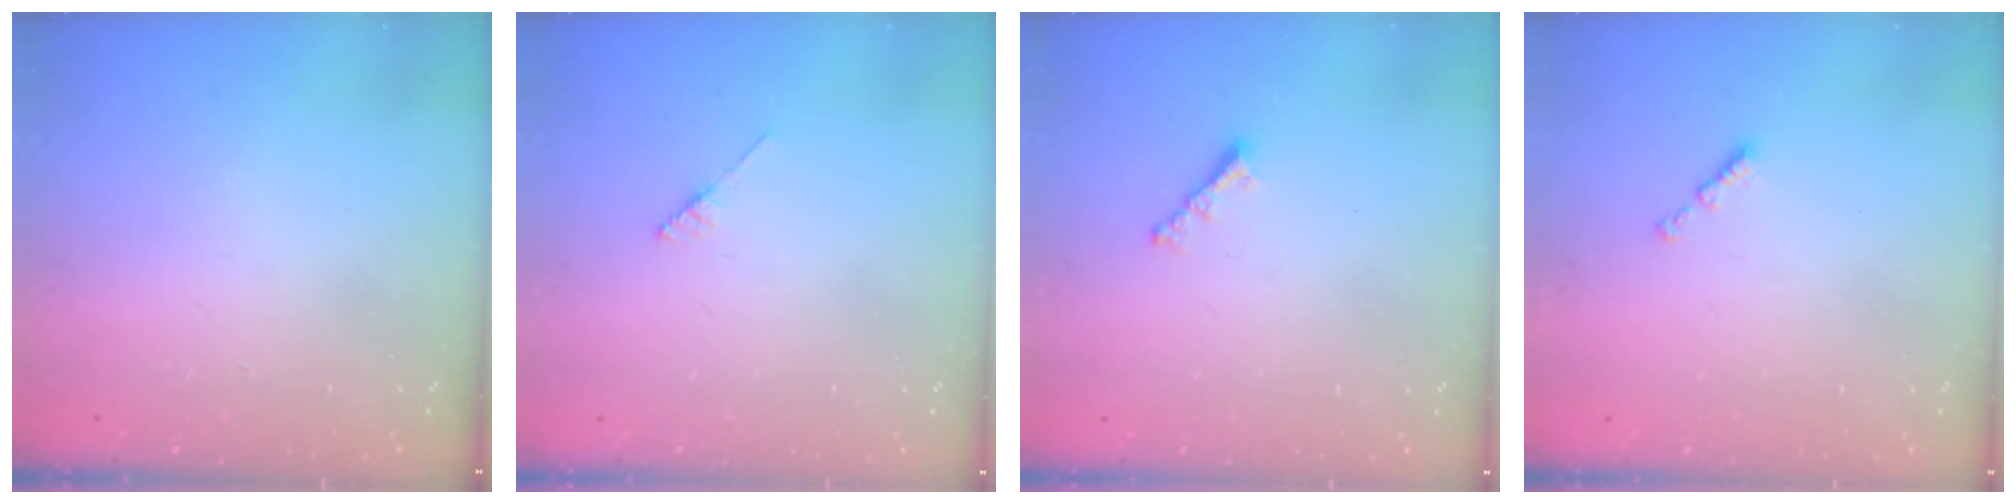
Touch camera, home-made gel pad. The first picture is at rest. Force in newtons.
{"total": 2.2, "press": 2.2, "slide": 0.2}
{"total": 2.4, "press": 2.4, "slide": 0.5}
{"total": 0.8, "press": 0.7, "slide": 0.4}